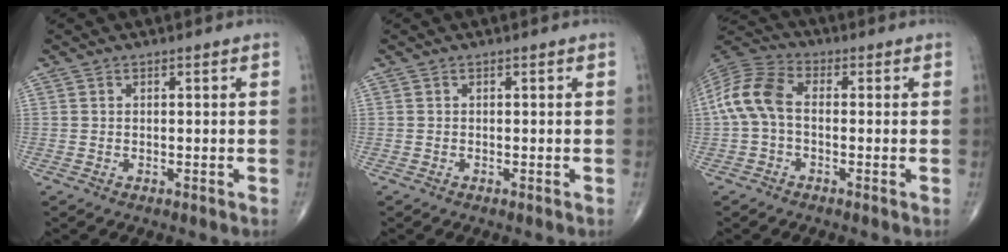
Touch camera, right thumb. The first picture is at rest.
{"total": 0.0}
{"total": 9.9, "force": [-0.2, 6.2, 7.7], "torque": [-0.165, 0.029, -0.015]}